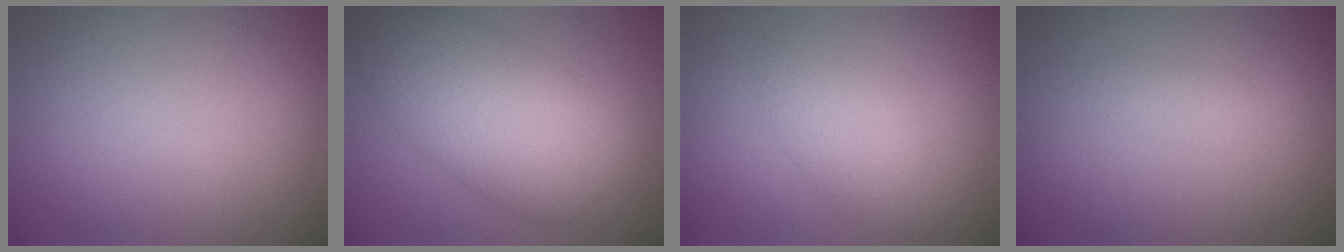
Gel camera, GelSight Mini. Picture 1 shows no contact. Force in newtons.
{"total": 8.5, "press": 8.5, "slide": 0.4}
{"total": 2.5, "press": 2.5, "slide": 0.2}
{"total": 1.0, "press": 1.0, "slide": 0.1}